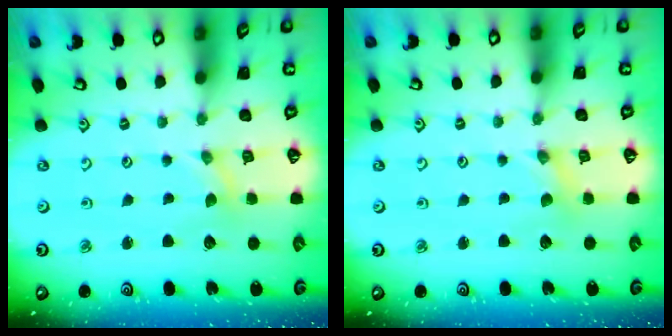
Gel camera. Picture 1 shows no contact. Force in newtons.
{"total": 0.0}